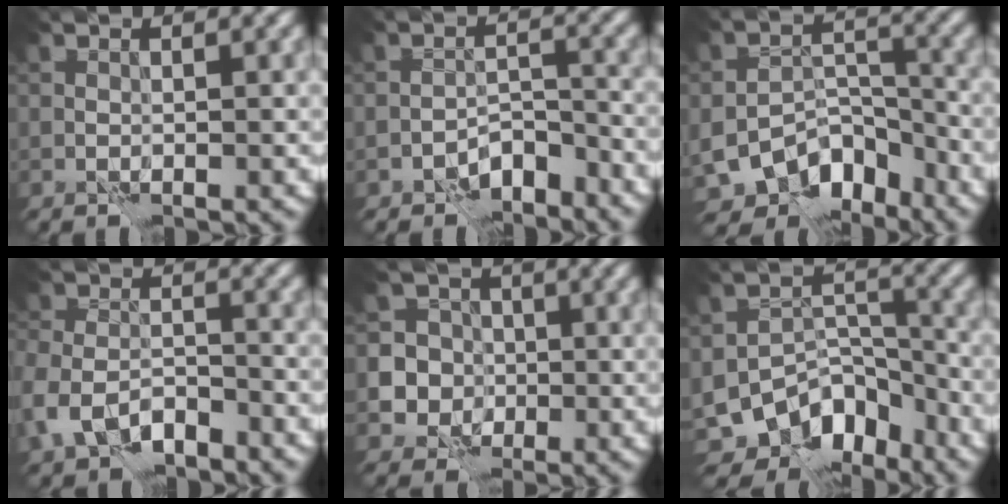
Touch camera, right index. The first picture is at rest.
{"total": 4.4, "force": [-3.5, 1.8, 2.1], "torque": [-0.024, 0.007, -0.060]}
{"total": 8.3, "force": [-5.5, 4.6, 4.1], "torque": [-0.063, -0.014, -0.085]}
{"total": 5.8, "force": [-3.4, 3.5, 3.2], "torque": [-0.065, -0.004, -0.070]}
{"total": 7.9, "force": [-1.9, 7.5, 1.3], "torque": [-0.020, -0.006, -0.064]}
{"total": 9.7, "force": [-6.3, 5.5, 4.8], "torque": [-0.082, -0.009, -0.088]}